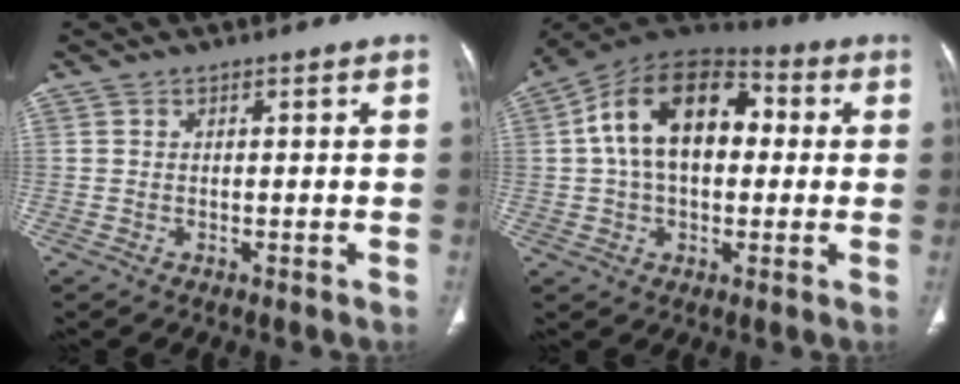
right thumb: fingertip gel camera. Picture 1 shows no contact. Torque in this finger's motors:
{"motor_torque": [0.76, 4.25, 1.44, -0.22, 0.22]}